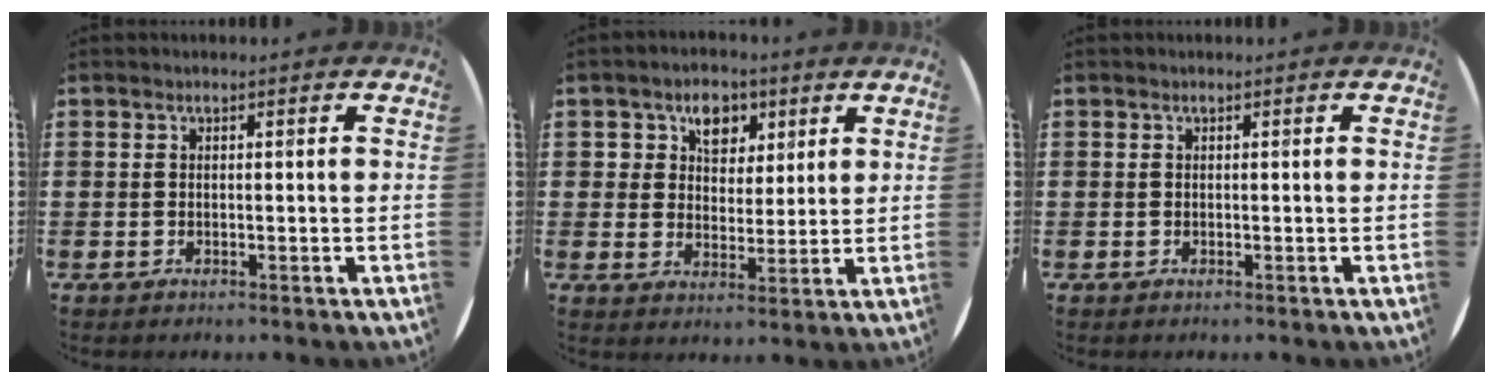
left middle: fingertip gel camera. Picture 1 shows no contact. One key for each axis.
{"total": 5.2, "fx": 2.9, "fy": 3.9, "fz": 1.7, "tx": -0.027, "ty": 0.010, "tz": 0.046}
{"total": 0.0}